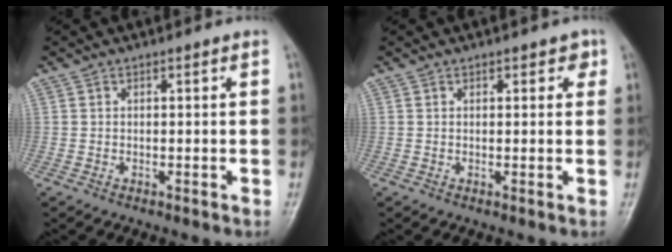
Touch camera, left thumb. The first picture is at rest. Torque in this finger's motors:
{"motor_torque": [-0.10, 0.03, 0.07, 0.10, 0.04]}